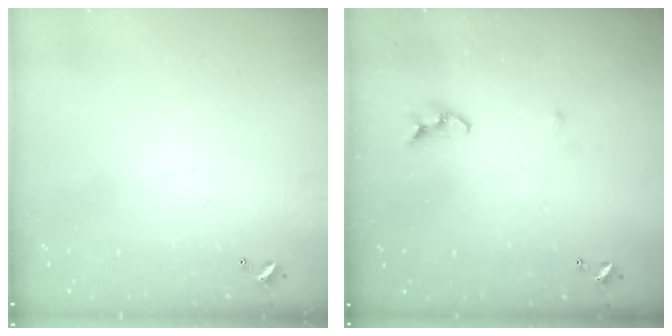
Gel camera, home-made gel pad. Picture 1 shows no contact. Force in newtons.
{"total": 5.8, "press": 5.8, "slide": 0.1}